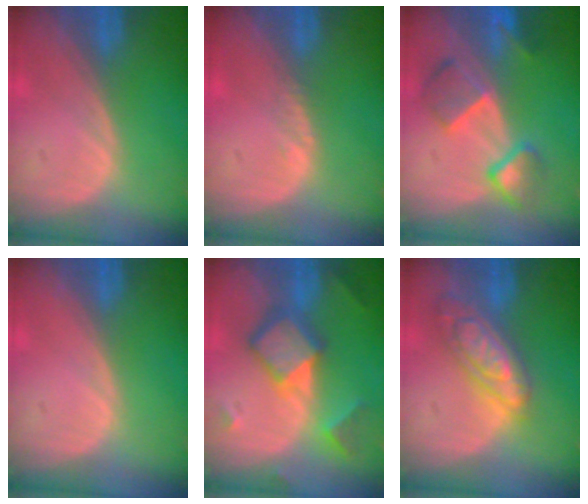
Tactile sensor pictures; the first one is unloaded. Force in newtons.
{"total": 0.8, "press": 0.7, "slide": 0.5}
{"total": 7.3, "press": 6.6, "slide": 2.9}
{"total": 0.0}
{"total": 7.4, "press": 7.4, "slide": 0.5}
{"total": 7.4, "press": 7.4, "slide": 0.5}